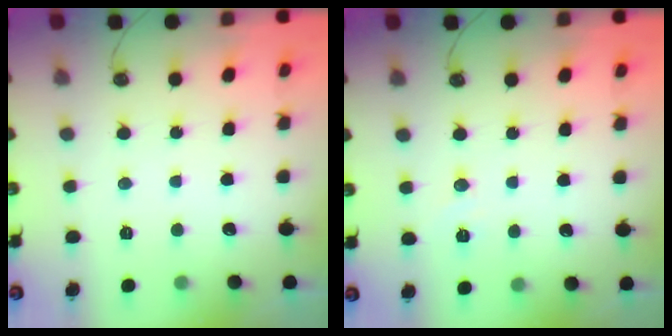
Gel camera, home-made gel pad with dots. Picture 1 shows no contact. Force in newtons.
{"total": 5.1, "press": 4.8, "slide": 1.8}